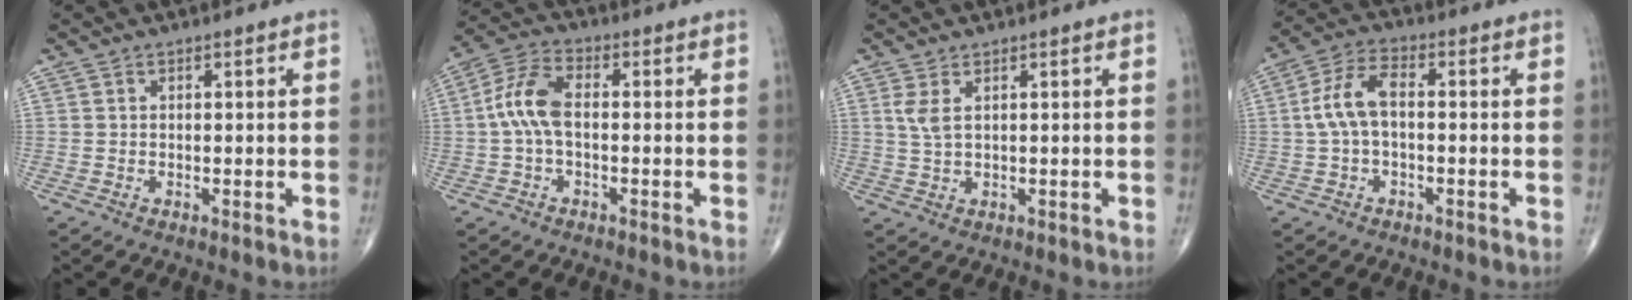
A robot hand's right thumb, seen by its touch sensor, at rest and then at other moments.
{"total": 7.9, "force": [-0.4, 4.1, 6.8], "torque": [-0.149, 0.025, -0.015]}
{"total": 2.7, "force": [1.1, 1.0, 2.3], "torque": [-0.058, -0.001, 0.030]}
{"total": 7.7, "force": [-0.1, 3.9, 6.6], "torque": [-0.140, 0.027, -0.008]}